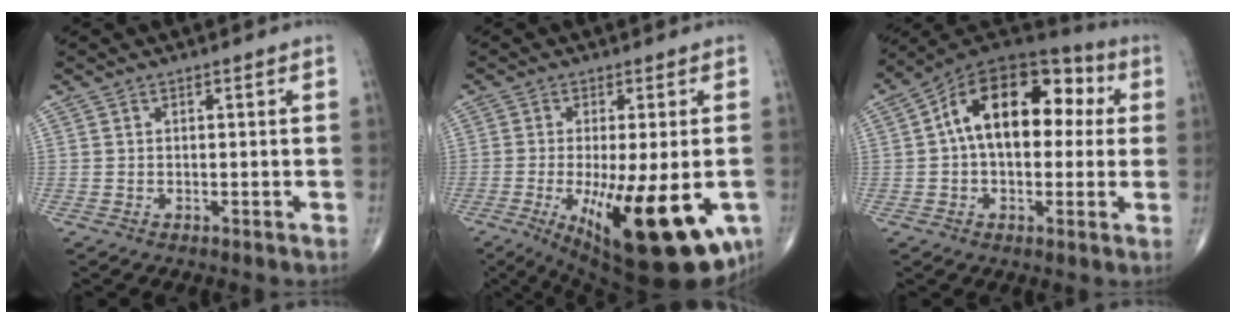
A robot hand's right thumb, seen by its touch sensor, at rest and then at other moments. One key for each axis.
{"total": 21.4, "fx": -6.7, "fy": 6.7, "fz": 19.2, "tx": -0.259, "ty": -0.032, "tz": -0.080}
{"total": 19.0, "fx": 2.9, "fy": 11.4, "fz": 15.0, "tx": -0.200, "ty": 0.047, "tz": 0.035}